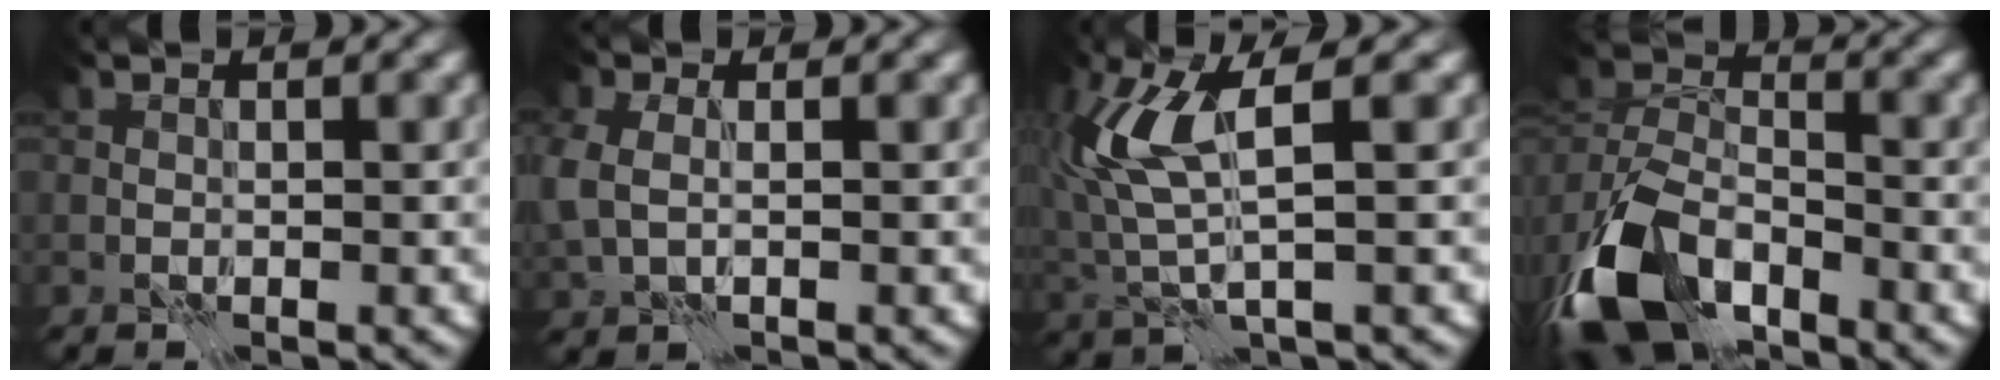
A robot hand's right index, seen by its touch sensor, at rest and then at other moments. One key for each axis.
{"total": 3.0, "fx": 0.2, "fy": 2.2, "fz": 2.1, "tx": -0.062, "ty": 0.001, "tz": 0.012}
{"total": 6.3, "fx": 2.2, "fy": 1.3, "fz": 5.7, "tx": -0.144, "ty": 0.004, "tz": 0.043}
{"total": 10.4, "fx": -6.5, "fy": 5.3, "fz": 6.0, "tx": -0.124, "ty": -0.011, "tz": -0.131}